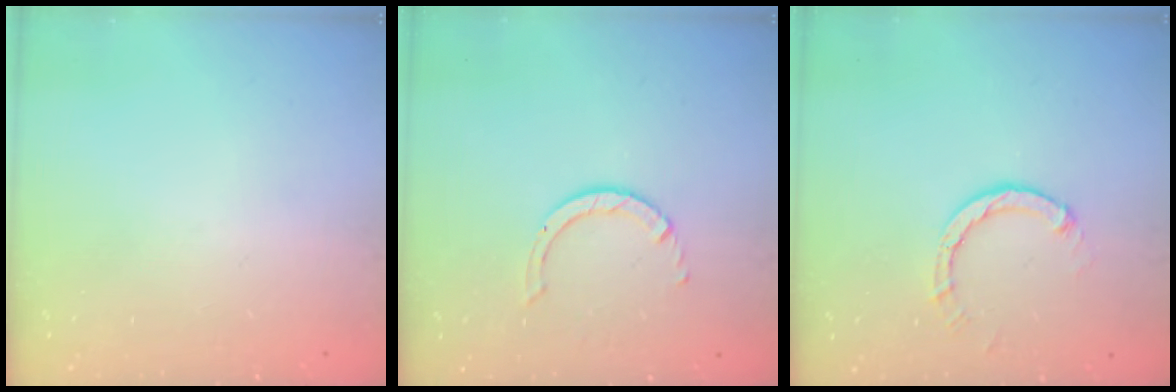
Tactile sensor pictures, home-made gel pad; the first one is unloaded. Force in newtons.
{"total": 1.4, "press": 1.4, "slide": 0.2}
{"total": 3.0, "press": 3.0, "slide": 0.3}